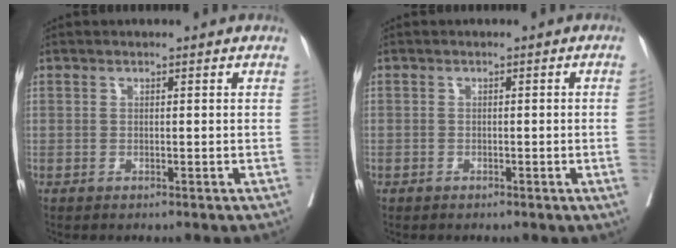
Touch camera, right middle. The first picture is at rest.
{"total": 1.2, "force": [-0.4, -0.1, 1.1], "torque": [-0.017, 0.003, -0.007]}